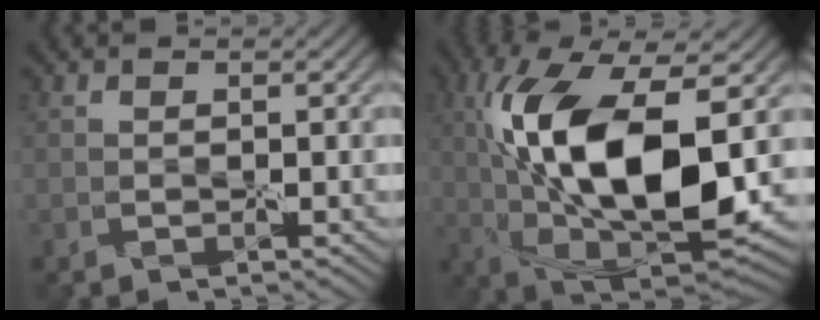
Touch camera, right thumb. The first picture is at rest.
{"total": 14.3, "force": [1.7, 6.5, 12.7], "torque": [-0.239, 0.012, 0.028]}